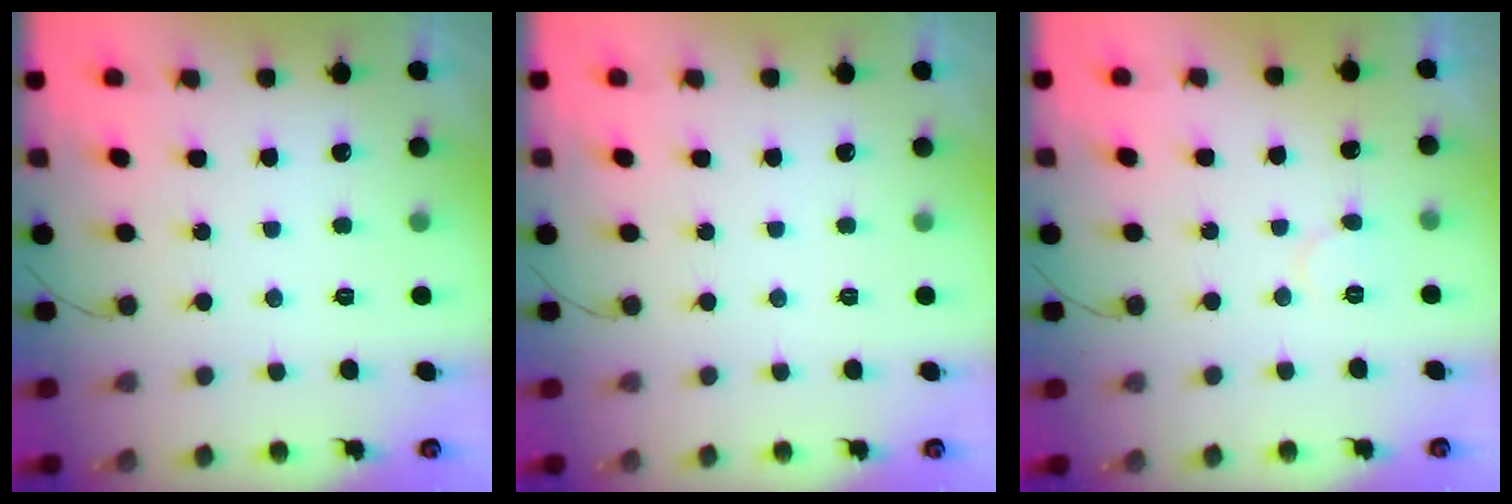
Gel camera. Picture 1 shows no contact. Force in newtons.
{"total": 0.0}
{"total": 3.9, "press": 3.8, "slide": 0.5}